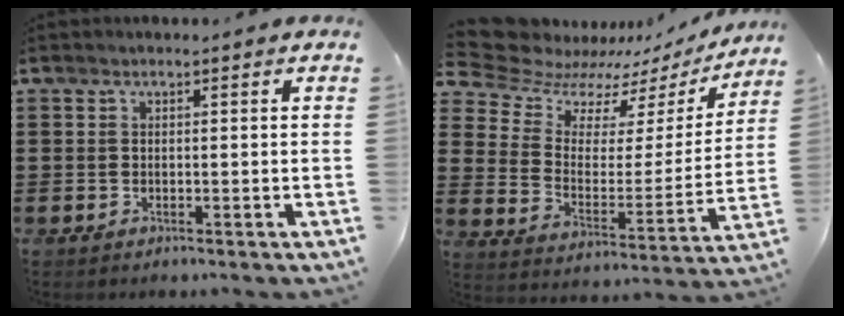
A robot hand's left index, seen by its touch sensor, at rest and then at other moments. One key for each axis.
{"total": 8.0, "fx": 6.8, "fy": 3.7, "fz": 2.1, "tx": -0.077, "ty": -0.046, "tz": 0.118}